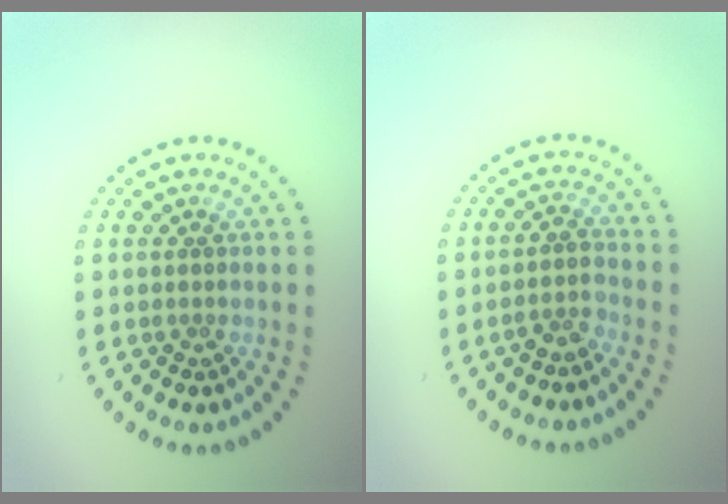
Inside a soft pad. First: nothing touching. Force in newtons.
{"total": 1.5, "press": 1.3, "slide": 0.9}